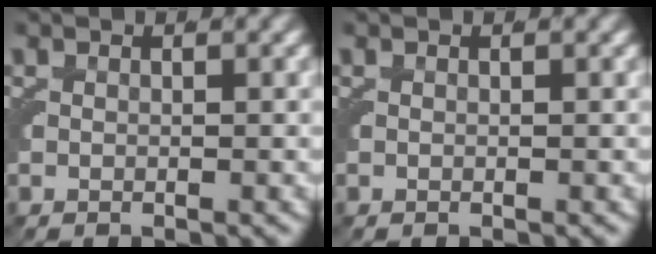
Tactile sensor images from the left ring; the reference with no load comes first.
{"total": 0.0}